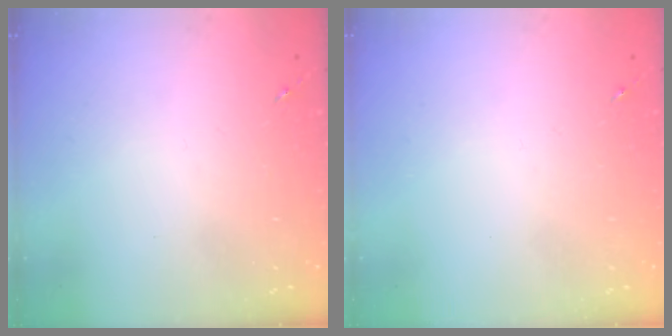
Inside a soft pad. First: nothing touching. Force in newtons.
{"total": 0.0}